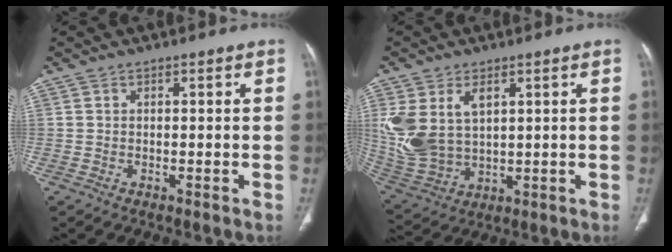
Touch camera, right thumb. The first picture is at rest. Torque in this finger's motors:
{"motor_torque": [-0.14, 0.41, 0.63, 0.70, 0.35]}